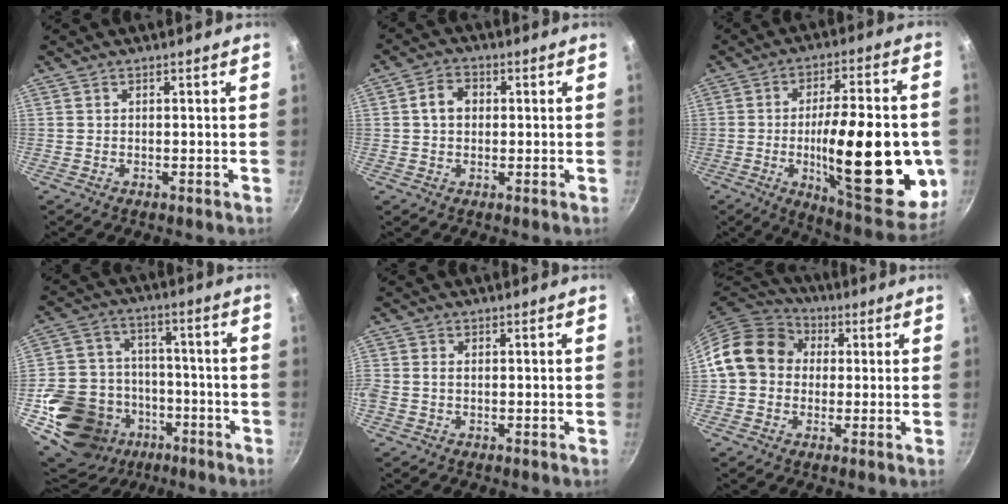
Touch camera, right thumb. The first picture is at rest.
{"total": 4.9, "force": [0.5, 3.9, 3.0], "torque": [-0.033, 0.012, 0.001]}
{"total": 27.4, "force": [-4.2, 9.2, 25.5], "torque": [-0.340, -0.002, -0.057]}
{"total": 21.8, "force": [-9.2, 17.7, 8.9], "torque": [-0.144, 0.057, -0.141]}
{"total": 1.8, "force": [-0.2, 1.4, 1.2], "torque": [-0.026, 0.004, -0.007]}
{"total": 13.0, "force": [1.8, 11.1, 6.6], "torque": [-0.082, 0.026, 0.013]}